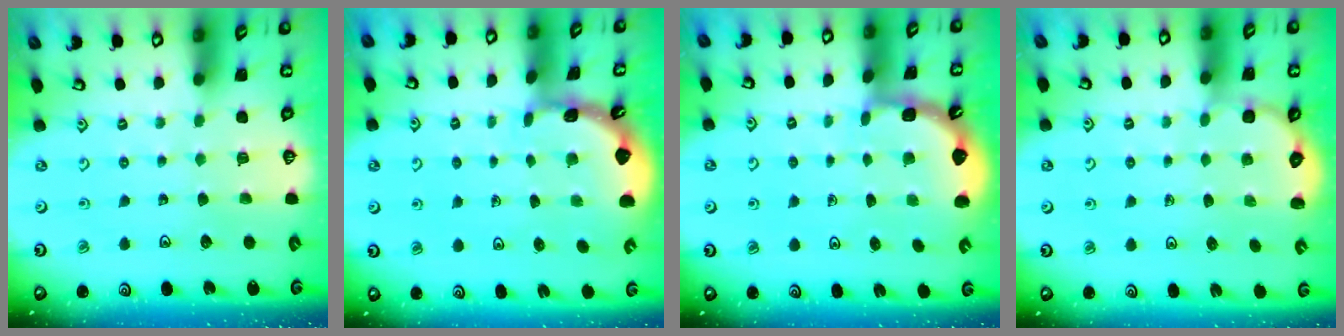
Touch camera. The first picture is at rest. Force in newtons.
{"total": 1.7, "press": 1.7, "slide": 0.1}
{"total": 1.9, "press": 1.9, "slide": 0.2}
{"total": 2.6, "press": 2.5, "slide": 0.5}